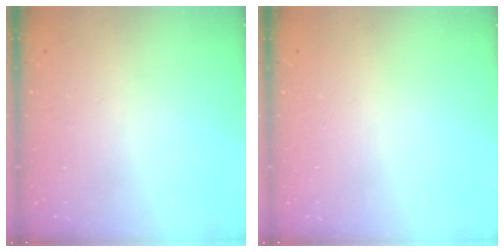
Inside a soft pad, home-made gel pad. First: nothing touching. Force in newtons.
{"total": 0.0}